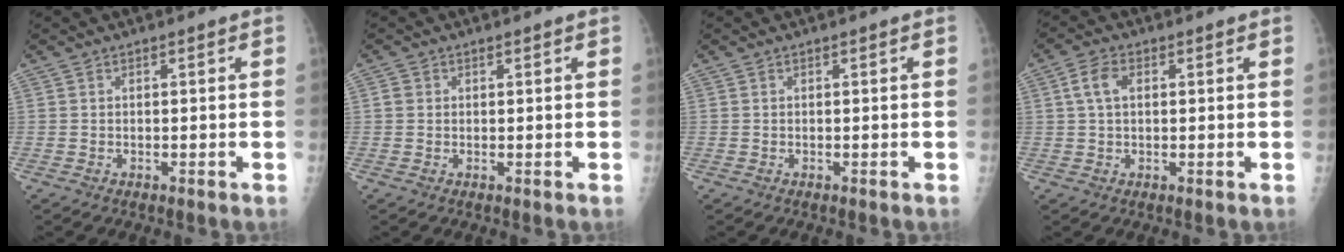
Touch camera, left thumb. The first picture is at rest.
{"total": 1.2, "force": [0.2, 1.1, 0.4], "torque": [0.000, 0.002, 0.002]}
{"total": 0.0}
{"total": 4.4, "force": [1.0, 2.7, 3.3], "torque": [-0.068, 0.007, 0.017]}